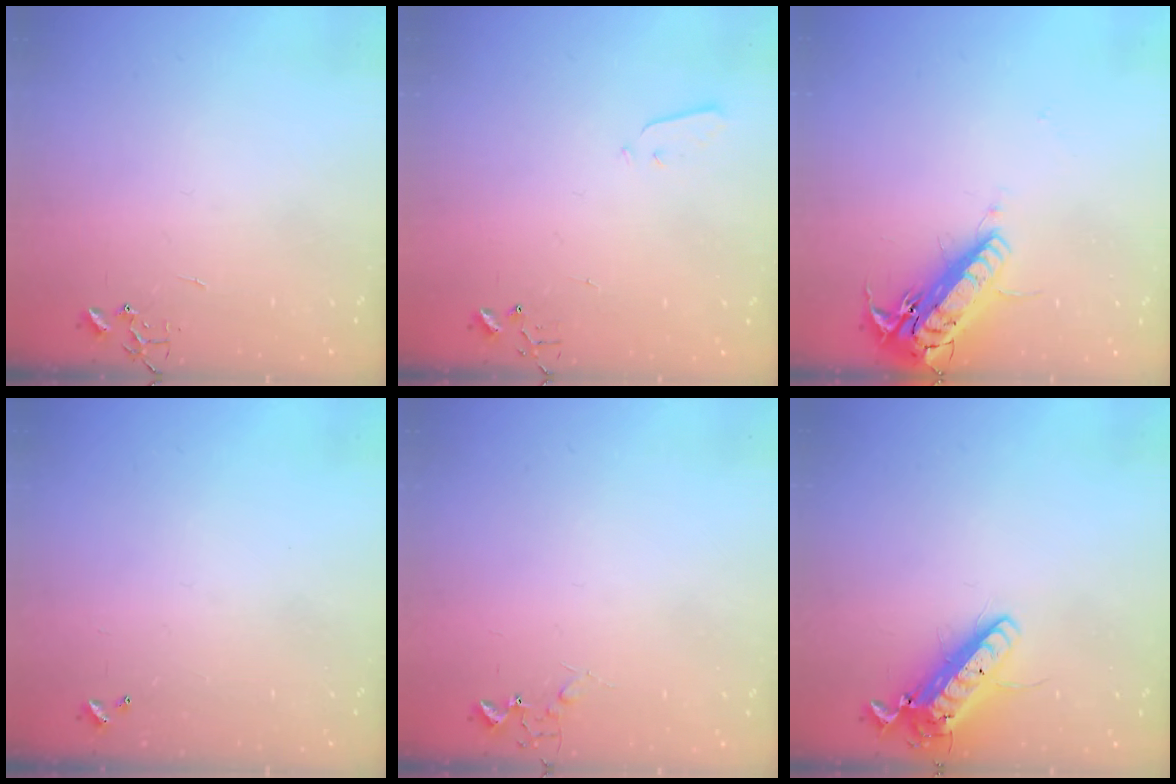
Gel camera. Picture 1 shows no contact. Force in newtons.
{"total": 3.2, "press": 3.1, "slide": 0.7}
{"total": 17.6, "press": 17.3, "slide": 3.4}
{"total": 0.0}
{"total": 6.6, "press": 6.6, "slide": 0.8}
{"total": 15.3, "press": 15.1, "slide": 2.8}